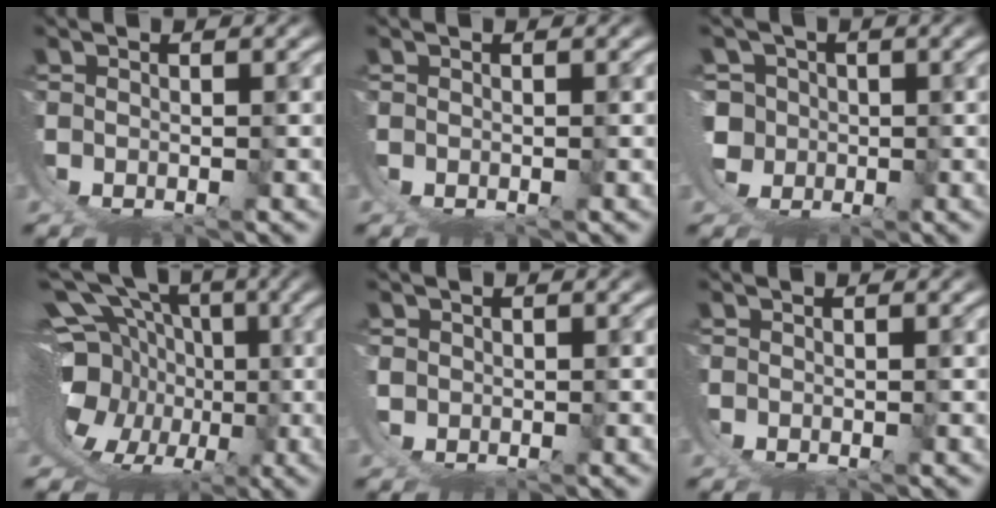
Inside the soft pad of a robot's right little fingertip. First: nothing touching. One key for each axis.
{"total": 0.0}
{"total": 8.9, "fx": -0.5, "fy": 8.4, "fz": 2.8, "tx": -0.091, "ty": -0.037, "tz": -0.004}
{"total": 15.6, "fx": 0.3, "fy": 11.6, "fz": 10.4, "tx": -0.172, "ty": -0.031, "tz": 0.001}
{"total": 1.9, "fx": 0.5, "fy": 1.8, "fz": 0.4, "tx": -0.024, "ty": -0.008, "tz": 0.014}
{"total": 0.0}